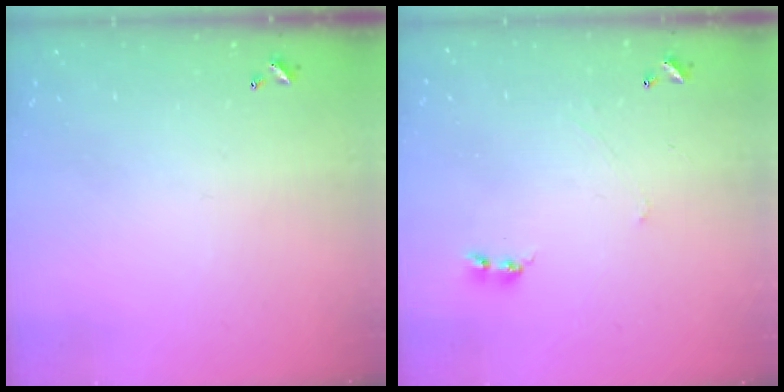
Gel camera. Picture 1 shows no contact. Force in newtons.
{"total": 0.9, "press": 0.8, "slide": 0.3}